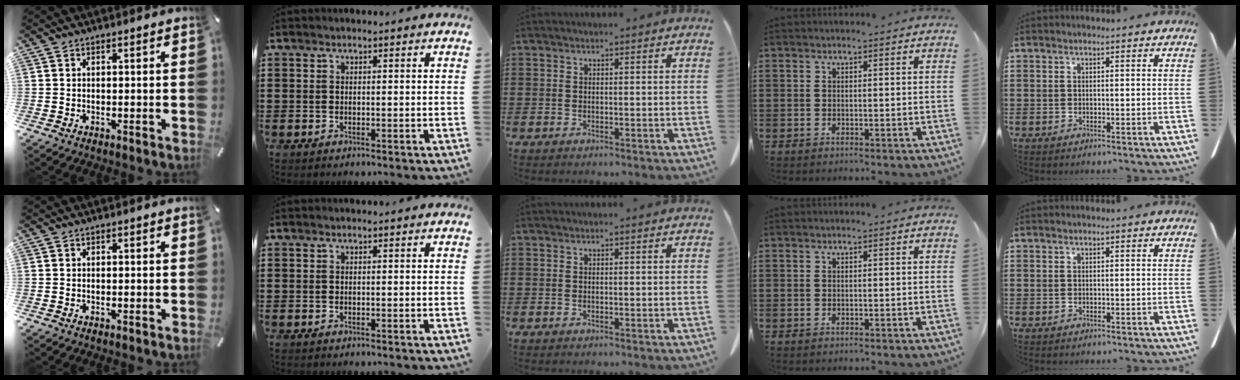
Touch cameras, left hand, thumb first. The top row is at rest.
{}